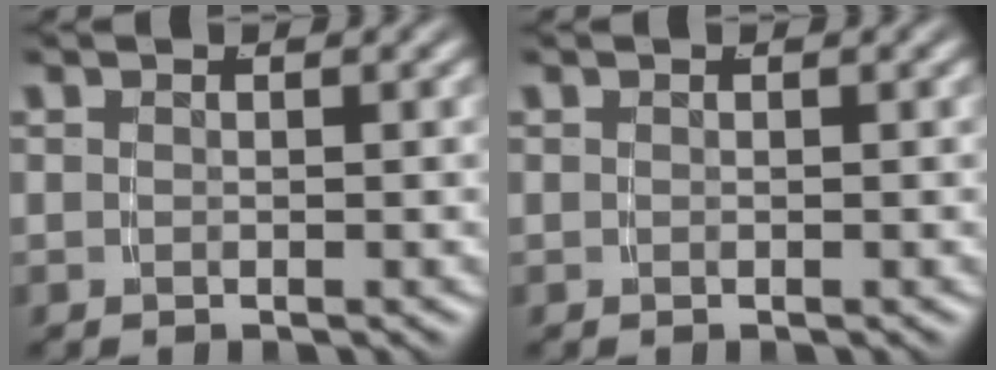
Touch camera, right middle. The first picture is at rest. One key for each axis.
{"total": 0.0}